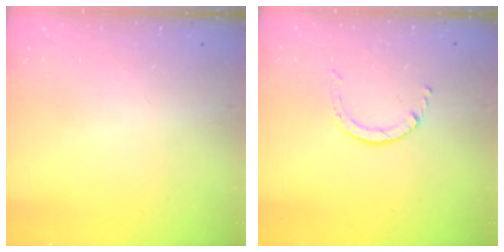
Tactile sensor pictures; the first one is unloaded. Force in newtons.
{"total": 2.5, "press": 2.4, "slide": 0.3}